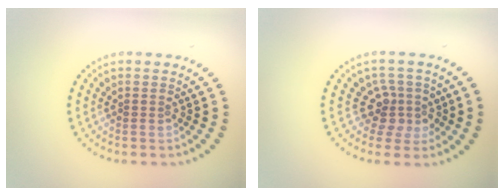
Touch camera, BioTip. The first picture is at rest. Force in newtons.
{"total": 2.6, "press": 2.0, "slide": 1.8}